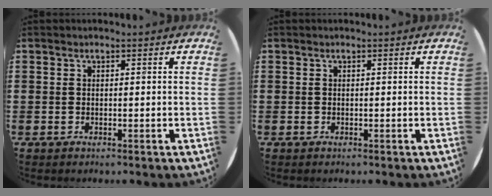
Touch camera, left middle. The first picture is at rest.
{"total": 0.0}